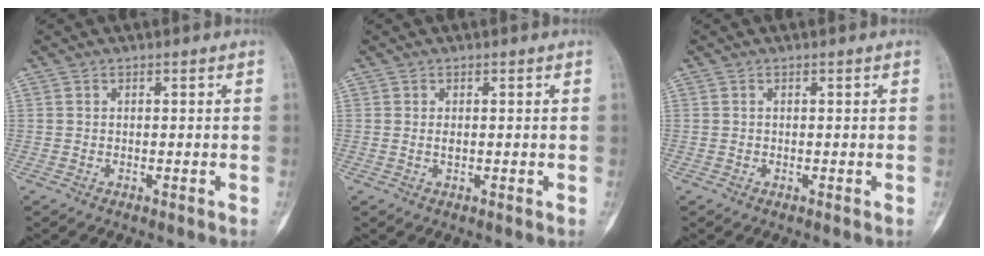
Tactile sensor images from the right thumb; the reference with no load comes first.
{"total": 0.7, "force": [0.1, 0.4, 0.6], "torque": [-0.009, 0.000, 0.002]}
{"total": 0.0}